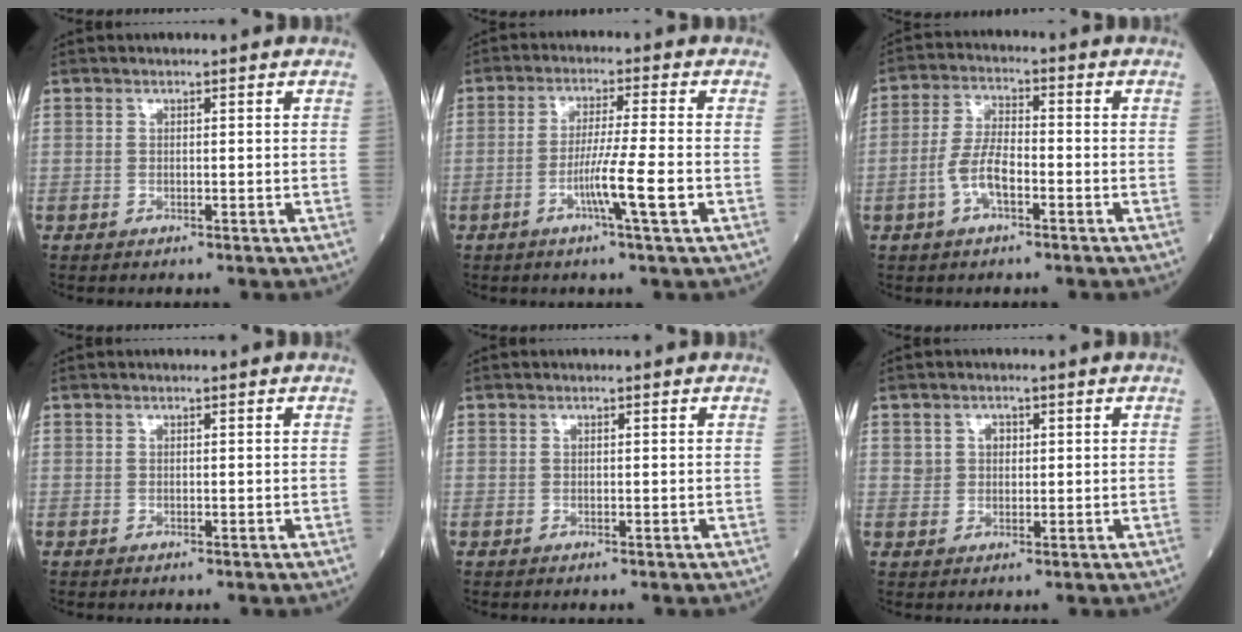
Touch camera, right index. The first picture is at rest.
{"total": 6.8, "force": [-2.5, -1.0, 6.3], "torque": [-0.110, -0.013, -0.049]}
{"total": 6.1, "force": [-2.4, 2.1, 5.3], "torque": [-0.112, 0.007, -0.048]}
{"total": 0.0}
{"total": 0.0}
{"total": 2.4, "force": [0.8, 2.0, 1.0], "torque": [-0.019, 0.006, 0.015]}